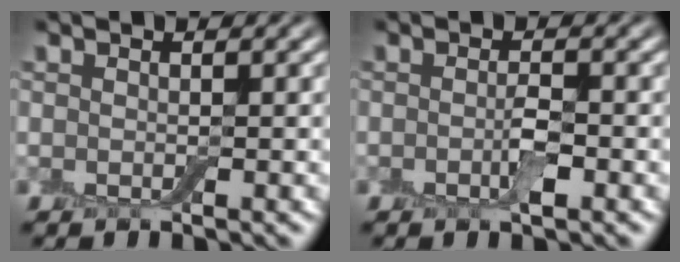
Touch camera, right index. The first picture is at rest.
{"total": 1.7, "force": [-0.5, 0.5, 1.5], "torque": [-0.029, -0.002, -0.012]}